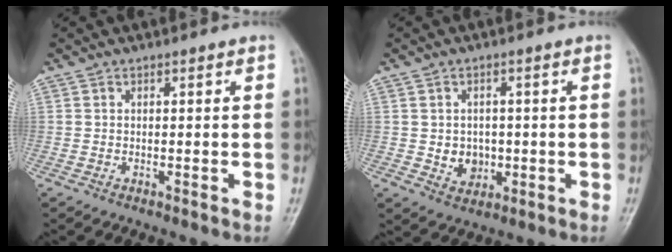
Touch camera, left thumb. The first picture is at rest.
{"total": 4.7, "force": [-0.3, 4.0, 2.4], "torque": [-0.014, 0.001, 0.004]}